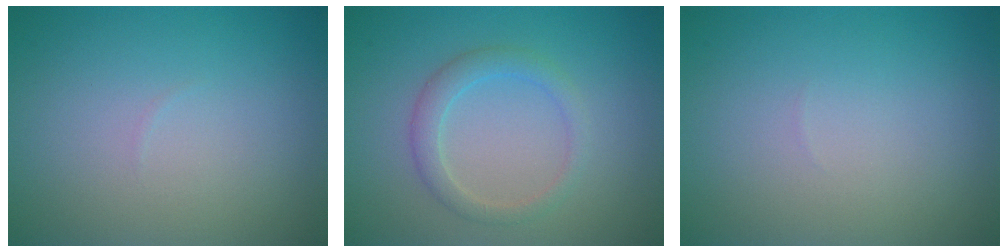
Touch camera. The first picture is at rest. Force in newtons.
{"total": 2.2, "press": 2.2, "slide": 0.0}
{"total": 0.0}